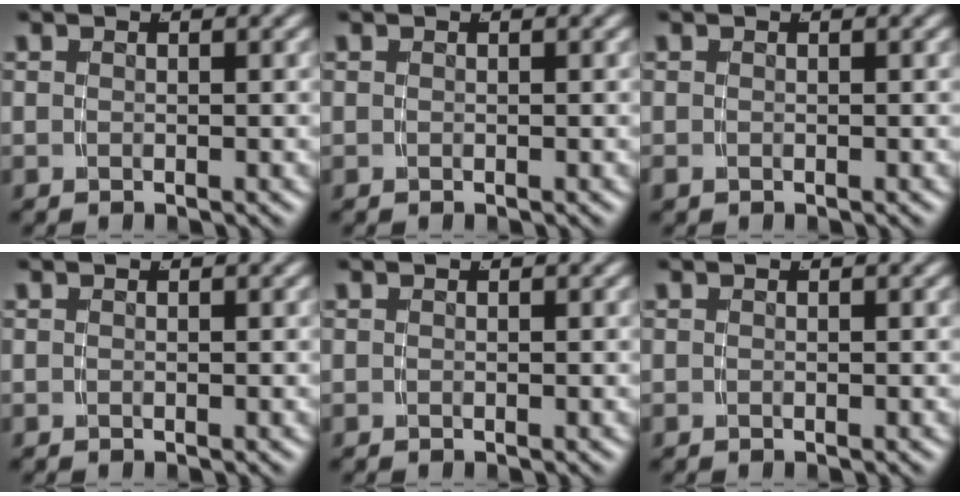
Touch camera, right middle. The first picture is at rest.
{"total": 0.0}
{"total": 0.6, "force": [-0.3, 0.4, 0.2], "torque": [-0.008, -0.005, -0.002]}
{"total": 0.0}
{"total": 0.0}
{"total": 0.0}